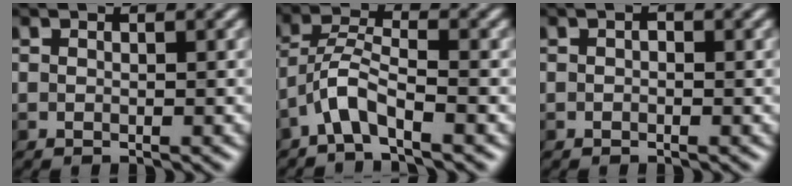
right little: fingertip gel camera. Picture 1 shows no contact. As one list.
[{"total": 3.2, "force": [-2.3, 0.2, 2.2], "torque": [-0.049, 0.013, -0.050]}, {"total": 0.9, "force": [0.2, 0.8, 0.5], "torque": [0.005, 0.006, -0.014]}]